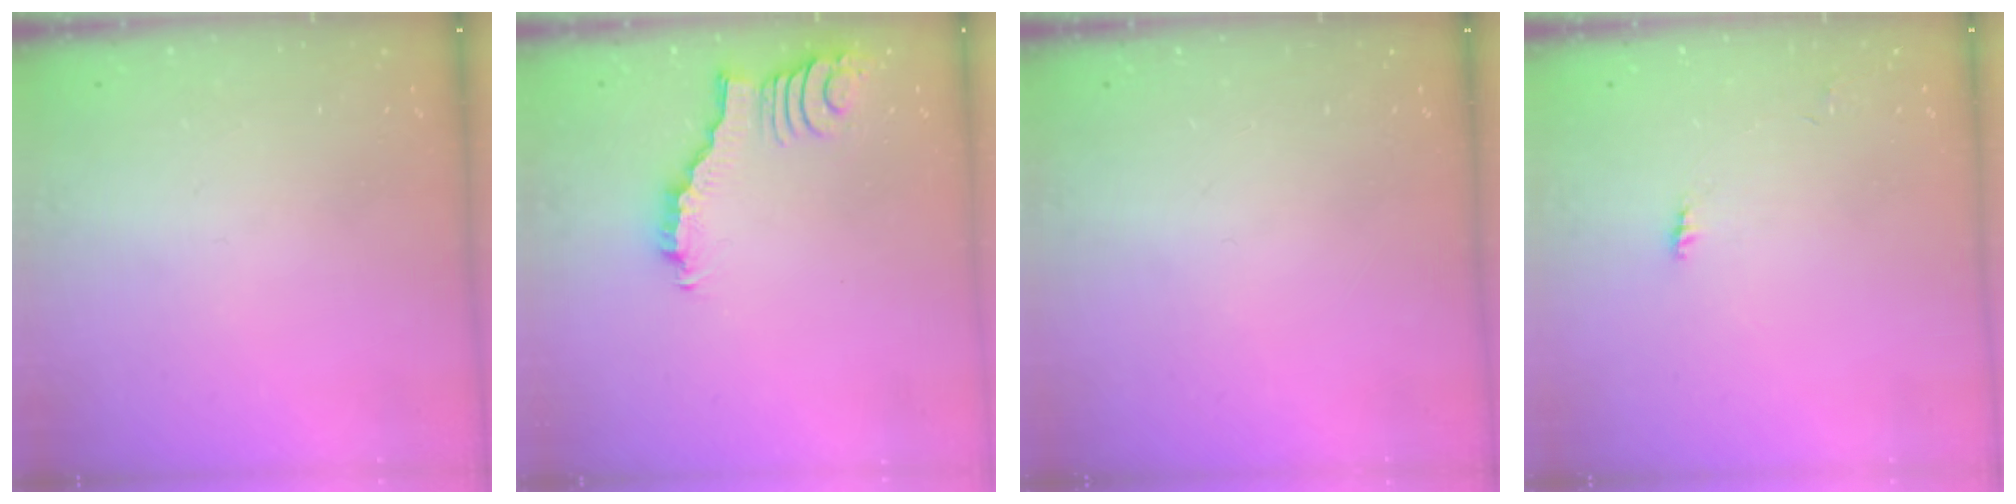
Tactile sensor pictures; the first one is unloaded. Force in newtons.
{"total": 2.5, "press": 2.4, "slide": 0.4}
{"total": 0.0}
{"total": 2.9, "press": 2.9, "slide": 0.3}